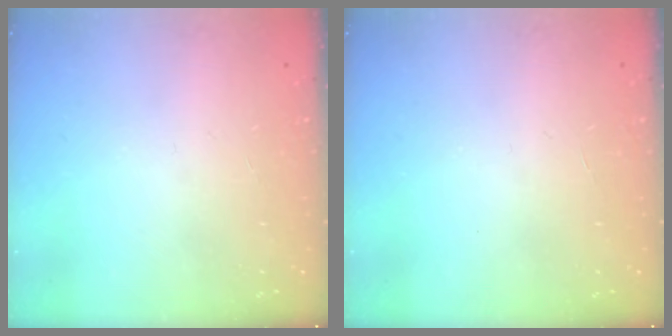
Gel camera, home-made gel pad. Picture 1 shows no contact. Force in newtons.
{"total": 0.0}